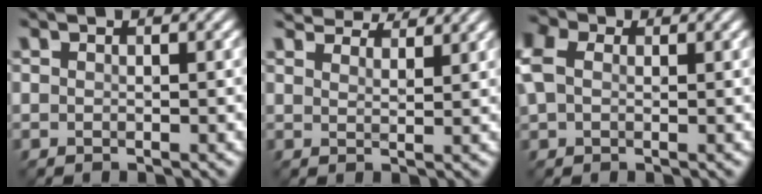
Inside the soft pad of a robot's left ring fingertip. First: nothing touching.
{"total": 5.7, "force": [5.4, 1.0, 1.7], "torque": [-0.035, 0.000, 0.075]}
{"total": 4.2, "force": [1.3, 3.1, 2.6], "torque": [-0.082, 0.021, 0.014]}